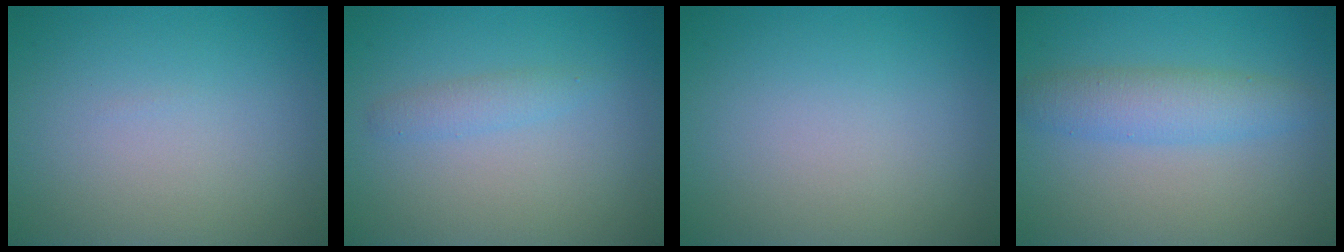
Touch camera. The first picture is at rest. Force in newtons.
{"total": 1.4, "press": 1.4, "slide": 0.0}
{"total": 0.0}
{"total": 3.5, "press": 3.5, "slide": 0.0}